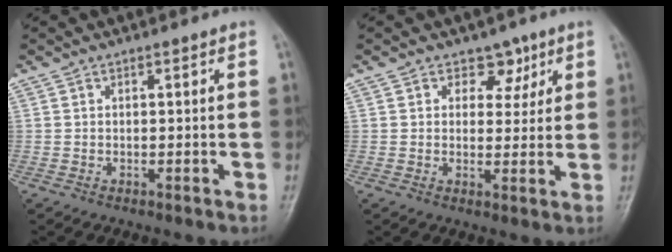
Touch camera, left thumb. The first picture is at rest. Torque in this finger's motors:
{"motor_torque": [-0.01, 0.06, 0.18, 0.02, -0.02]}